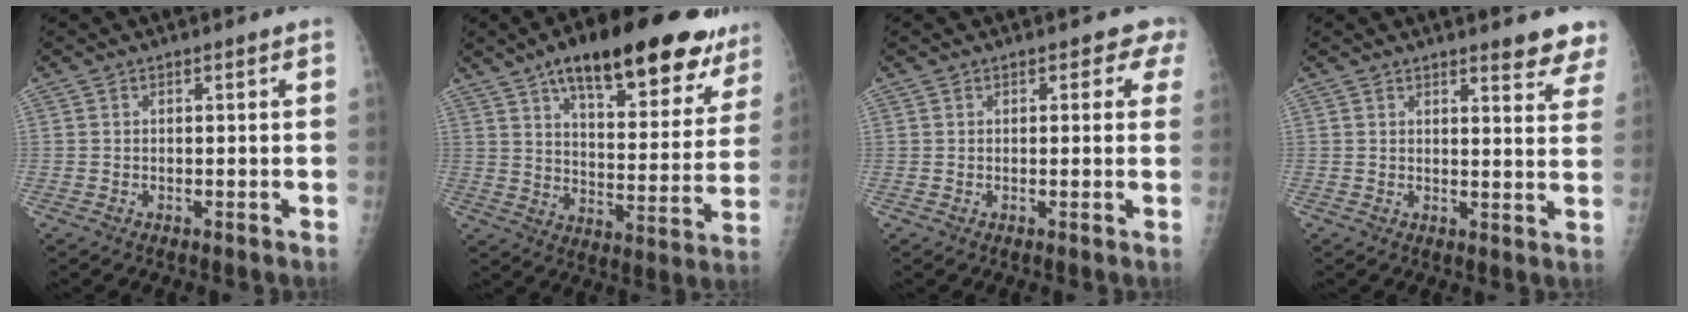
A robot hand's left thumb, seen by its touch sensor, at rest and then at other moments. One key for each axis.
{"total": 26.8, "fx": 17.6, "fy": 9.6, "fz": 17.7, "tx": -0.216, "ty": -0.040, "tz": 0.247}
{"total": 2.7, "fx": 1.7, "fy": 2.0, "fz": 0.7, "tx": 0.027, "ty": -0.006, "tz": 0.007}
{"total": 7.0, "fx": 6.0, "fy": 1.5, "fz": 3.3, "tx": -0.013, "ty": -0.034, "tz": 0.055}